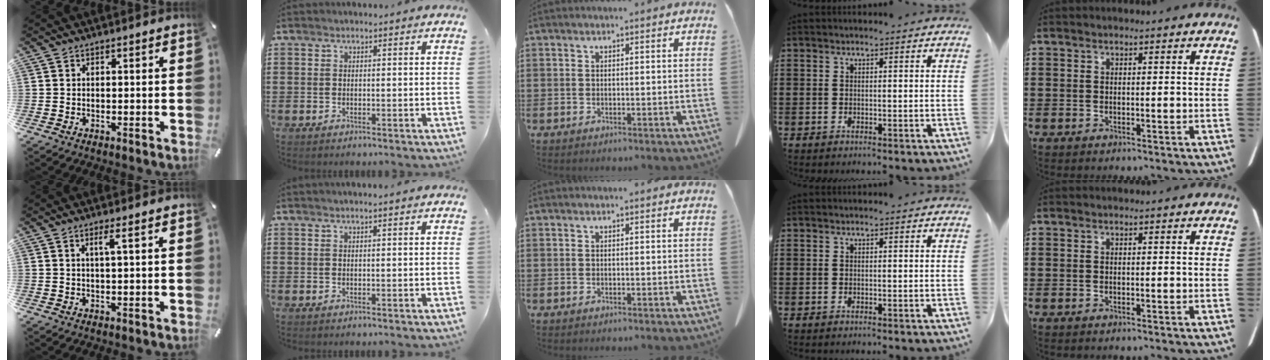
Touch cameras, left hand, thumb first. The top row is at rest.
{"thumb": {"total": 2.6, "force": [0.9, -0.1, 2.5], "torque": [-0.049, -0.002, 0.014]}, "index": {"total": 0.6, "force": [0.3, -0.1, 0.4], "torque": [-0.007, -0.001, 0.007]}}